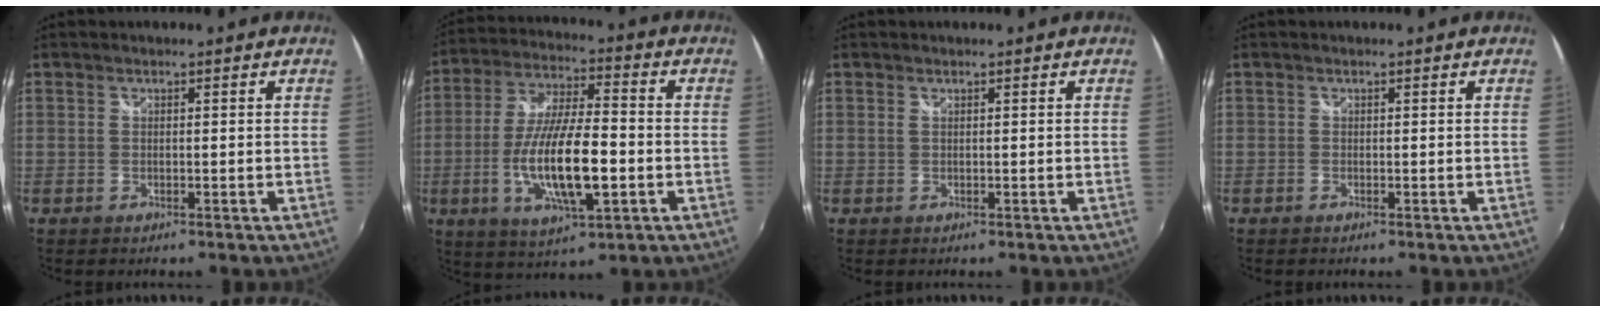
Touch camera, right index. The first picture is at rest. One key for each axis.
{"total": 16.1, "fx": -3.9, "fy": 4.4, "fz": 15.0, "tx": -0.298, "ty": -0.013, "tz": -0.068}
{"total": 0.0}
{"total": 0.0}